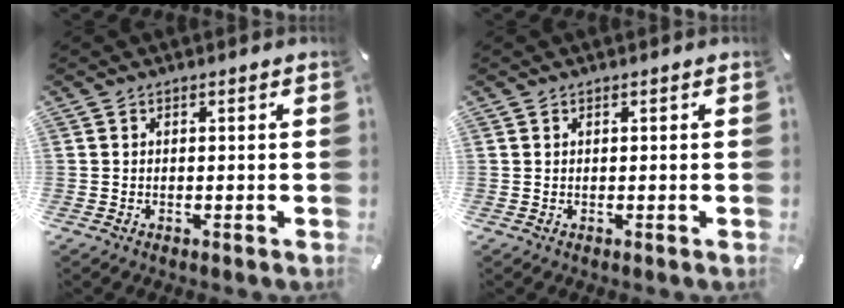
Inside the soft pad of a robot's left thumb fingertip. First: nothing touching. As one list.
[{"total": 0.0}]